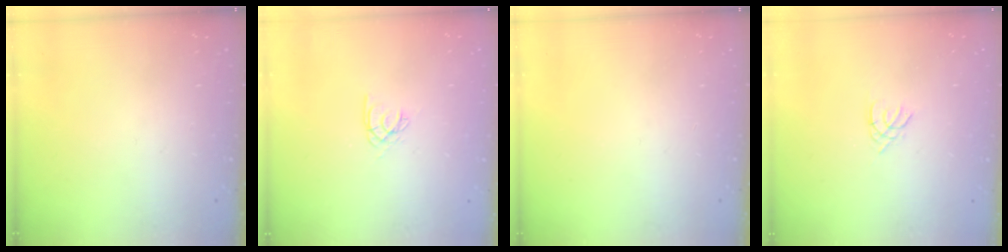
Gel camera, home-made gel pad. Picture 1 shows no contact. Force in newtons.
{"total": 2.6, "press": 2.6, "slide": 0.1}
{"total": 0.0}
{"total": 1.4, "press": 1.4, "slide": 0.3}